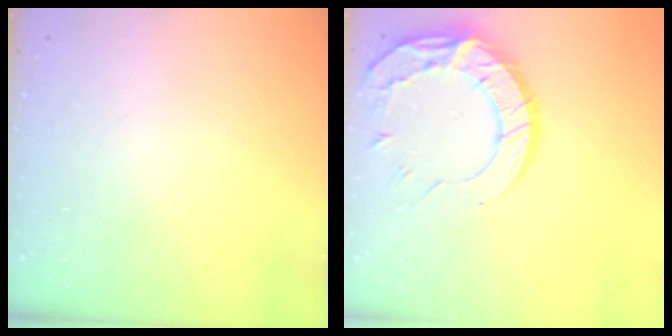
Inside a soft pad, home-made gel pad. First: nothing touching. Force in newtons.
{"total": 15.1, "press": 15.0, "slide": 1.3}